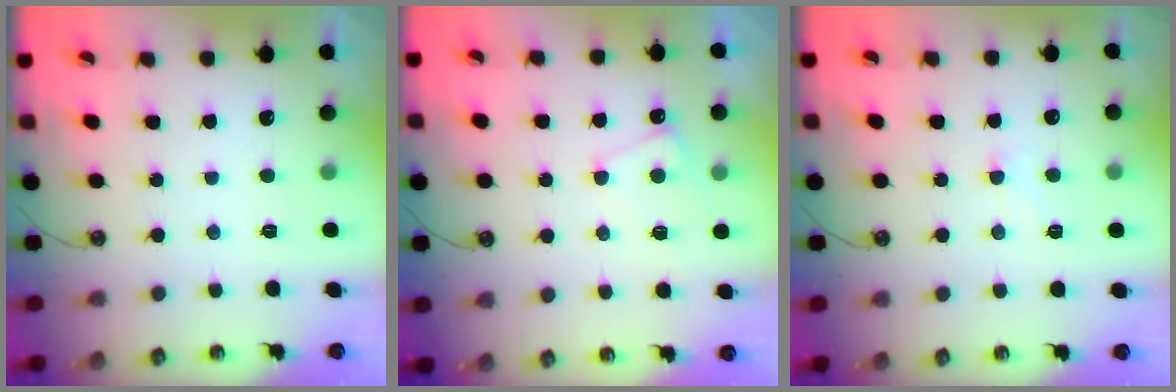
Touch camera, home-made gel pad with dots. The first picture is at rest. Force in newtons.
{"total": 0.9, "press": 0.7, "slide": 0.5}
{"total": 1.9, "press": 1.9, "slide": 0.4}